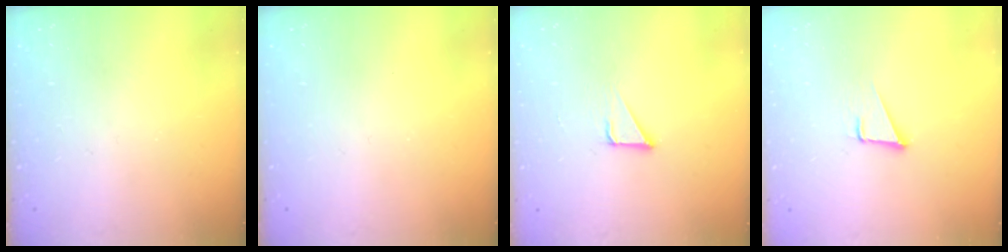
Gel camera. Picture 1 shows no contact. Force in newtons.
{"total": 0.0}
{"total": 2.1, "press": 2.1, "slide": 0.1}
{"total": 3.4, "press": 2.4, "slide": 2.4}